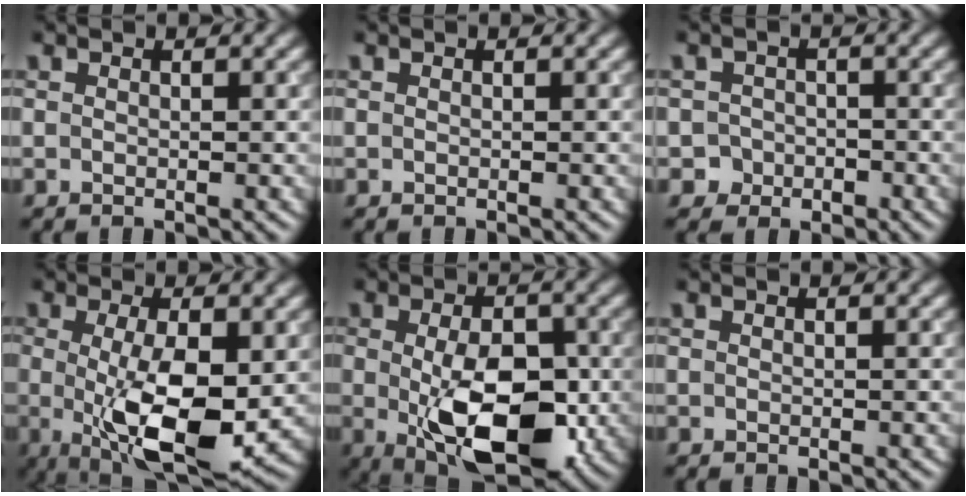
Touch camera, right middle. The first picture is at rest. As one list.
[{"total": 0.0}, {"total": 2.5, "force": [-1.3, 2.1, 0.1], "torque": [0.020, 0.008, -0.022]}, {"total": 9.8, "force": [-1.2, 3.5, 9.1], "torque": [-0.166, -0.031, -0.007]}, {"total": 11.0, "force": [-2.0, 5.8, 9.1], "torque": [-0.146, -0.023, -0.022]}, {"total": 0.0}]